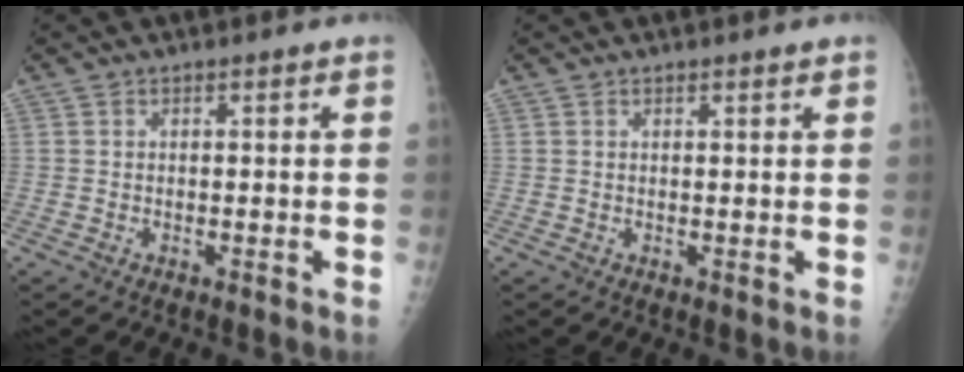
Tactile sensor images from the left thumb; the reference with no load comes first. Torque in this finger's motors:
{"motor_torque": [-0.32, -0.04, 0.02, 0.13, 0.00]}